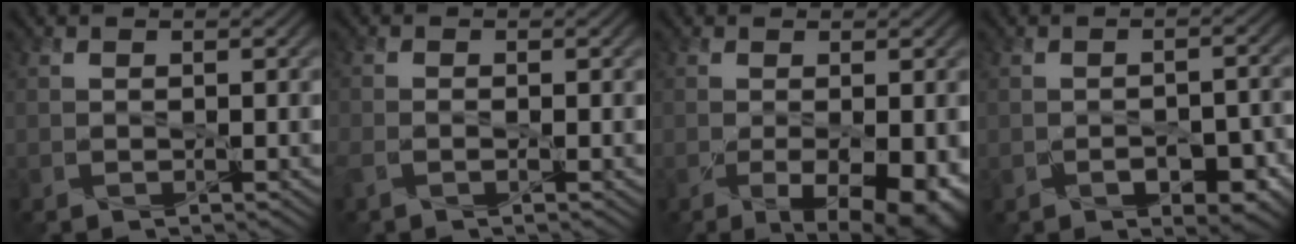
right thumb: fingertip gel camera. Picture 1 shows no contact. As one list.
[{"total": 1.7, "force": [-0.8, 0.6, 1.3], "torque": [-0.036, -0.005, -0.019]}, {"total": 6.8, "force": [-1.8, 2.8, 6.0], "torque": [-0.096, -0.031, -0.004]}, {"total": 5.2, "force": [-2.1, 2.9, 3.8], "torque": [-0.054, -0.010, -0.028]}]